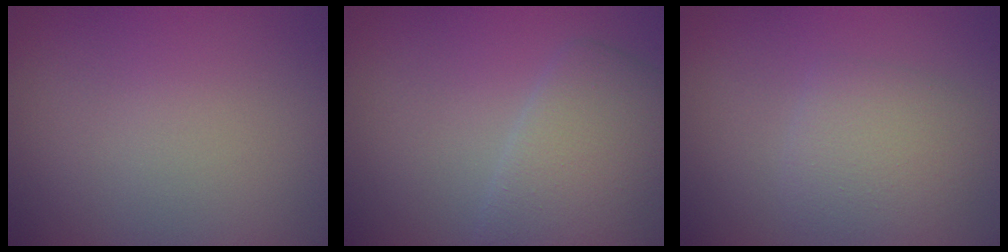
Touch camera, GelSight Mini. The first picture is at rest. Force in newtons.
{"total": 5.0, "press": 5.0, "slide": 0.3}
{"total": 2.9, "press": 2.9, "slide": 0.0}